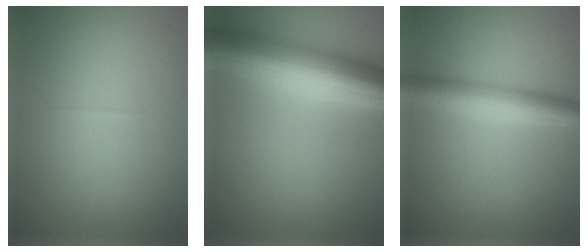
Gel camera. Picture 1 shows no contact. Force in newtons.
{"total": 10.1, "press": 10.1, "slide": 0.3}
{"total": 4.6, "press": 4.6, "slide": 0.1}